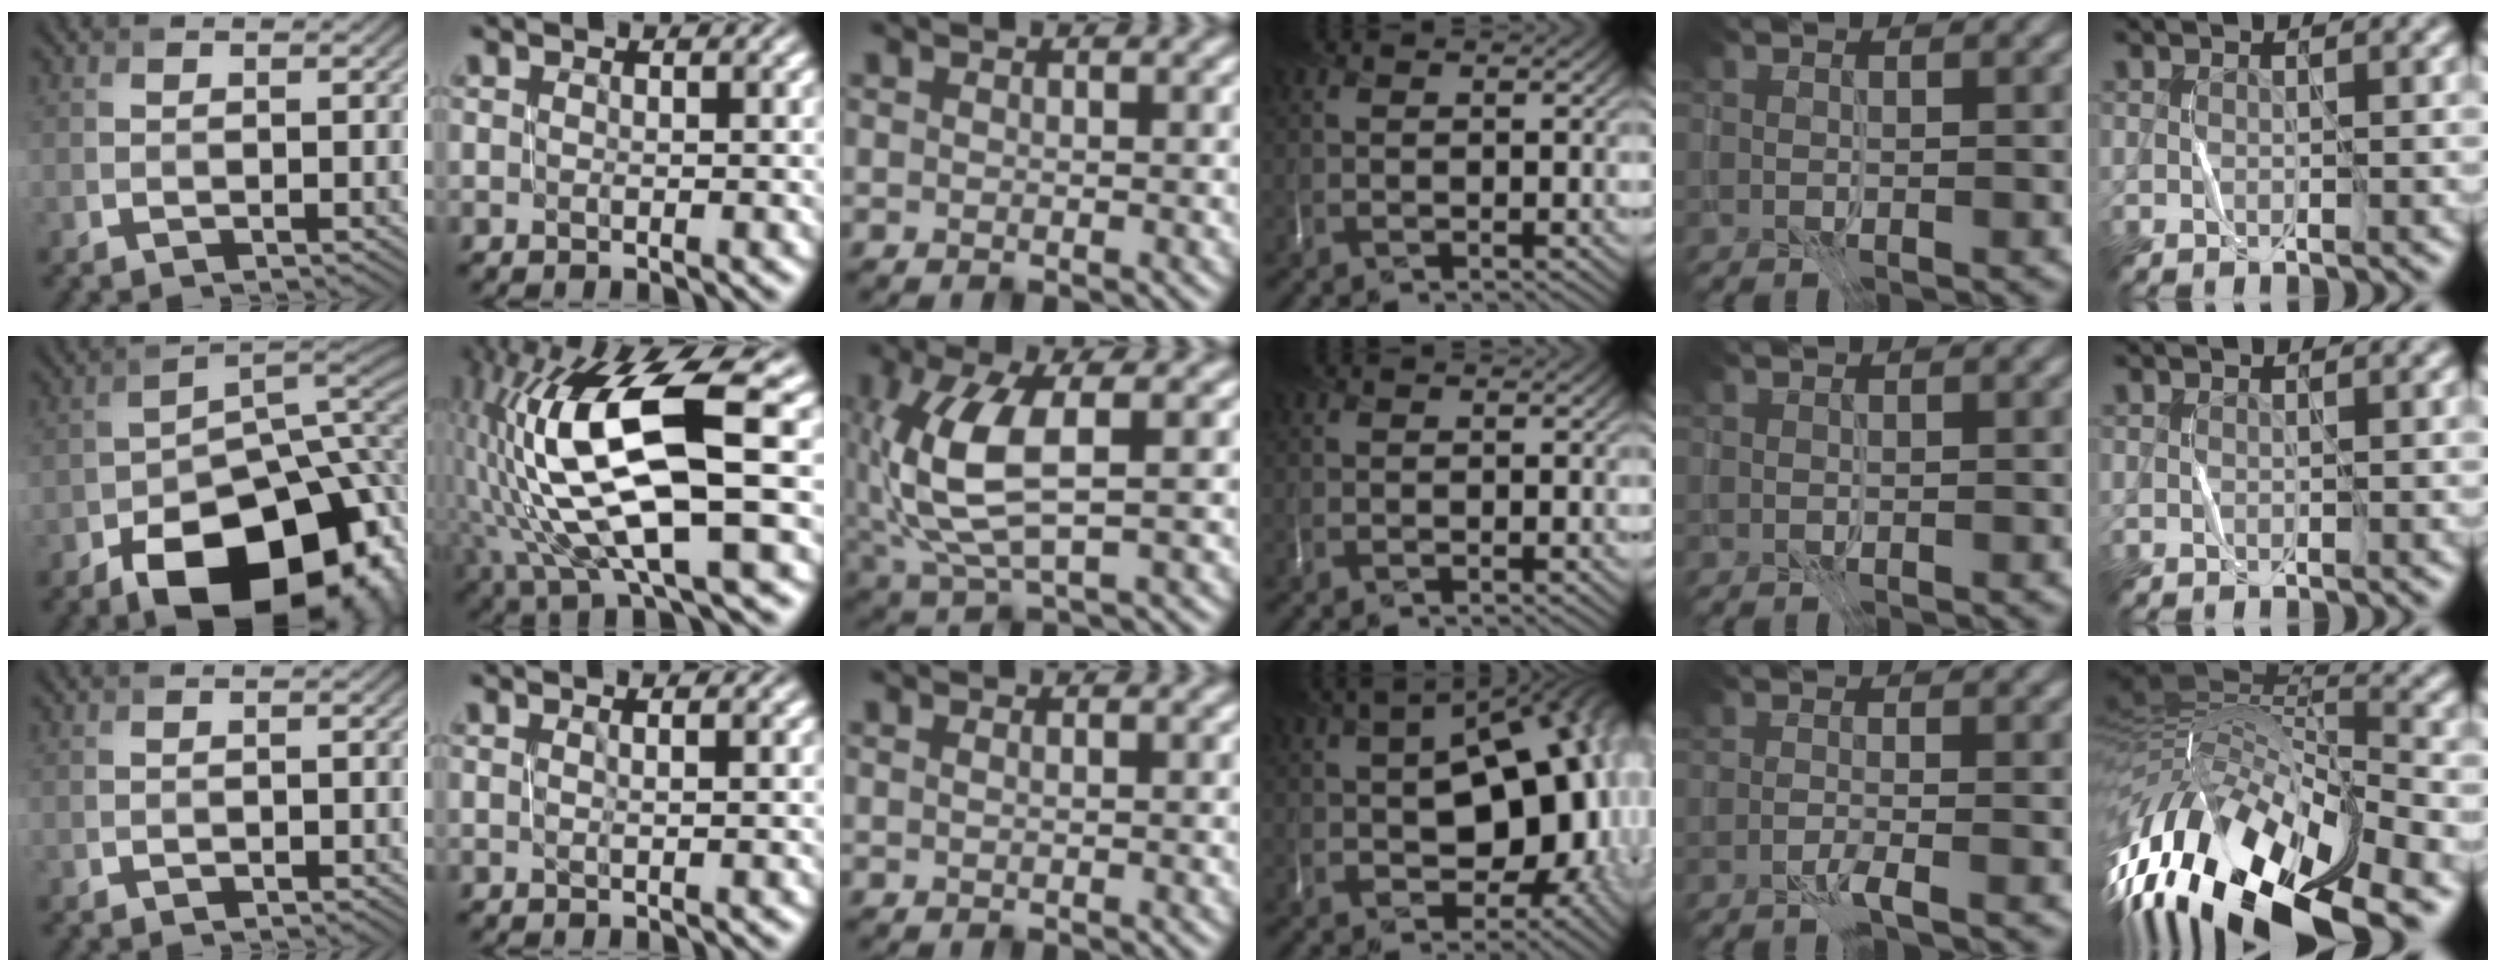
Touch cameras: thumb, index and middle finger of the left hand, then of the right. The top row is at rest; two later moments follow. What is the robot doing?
{"motion": "open", "object": "stapler"}